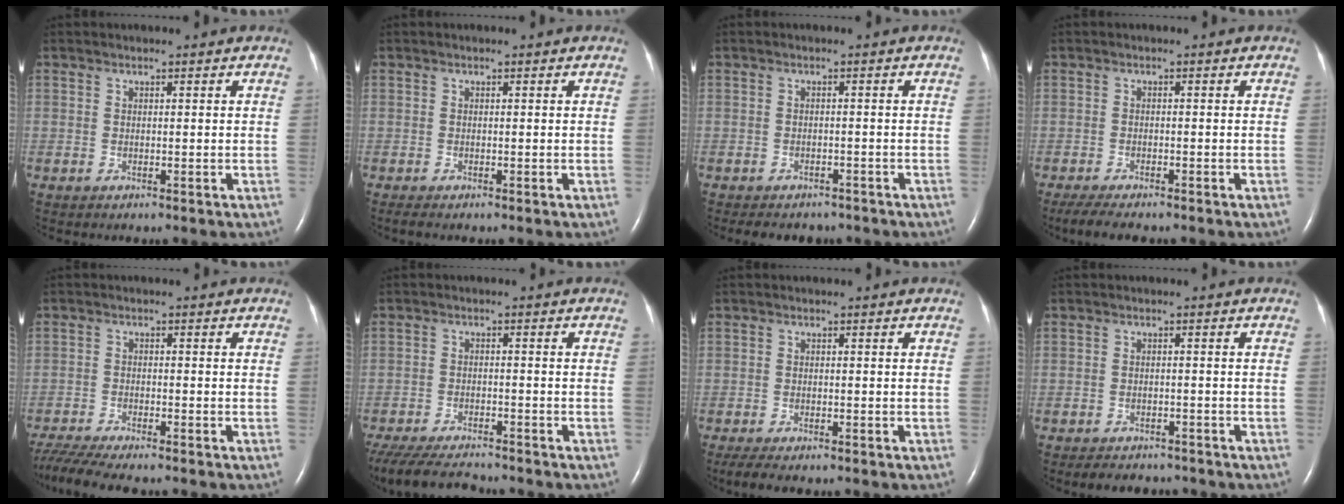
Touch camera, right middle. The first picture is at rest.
{"total": 0.7, "force": [-0.6, 0.0, 0.4], "torque": [-0.015, -0.003, -0.011]}
{"total": 7.2, "force": [-6.1, 3.2, 2.1], "torque": [-0.032, 0.003, -0.070]}
{"total": 5.7, "force": [-4.6, 1.2, 3.1], "torque": [-0.054, -0.014, -0.069]}
{"total": 9.3, "force": [-8.2, 0.6, 4.3], "torque": [-0.079, -0.016, -0.135]}
{"total": 12.7, "force": [-11.2, 2.5, 5.2], "torque": [-0.116, -0.020, -0.173]}
{"total": 4.7, "force": [-3.6, 1.3, 2.6], "torque": [-0.049, -0.014, -0.052]}
{"total": 5.9, "force": [-5.3, 2.3, 1.5], "torque": [-0.022, -0.001, -0.066]}